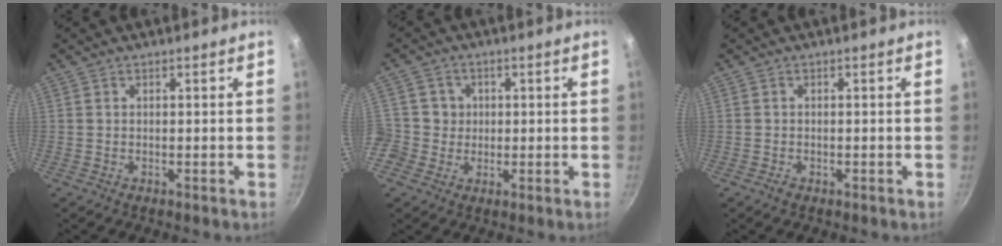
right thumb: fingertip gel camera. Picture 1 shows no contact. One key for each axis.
{"total": 5.9, "fx": 0.0, "fy": 5.8, "fz": 0.8, "tx": 0.015, "ty": 0.009, "tz": -0.007}
{"total": 1.1, "fx": -0.6, "fy": 0.7, "fz": 0.6, "tx": -0.011, "ty": 0.001, "tz": -0.009}